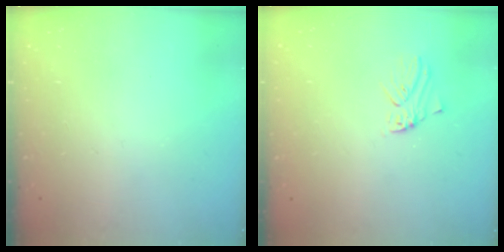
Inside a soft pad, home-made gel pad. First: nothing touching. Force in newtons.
{"total": 0.0}